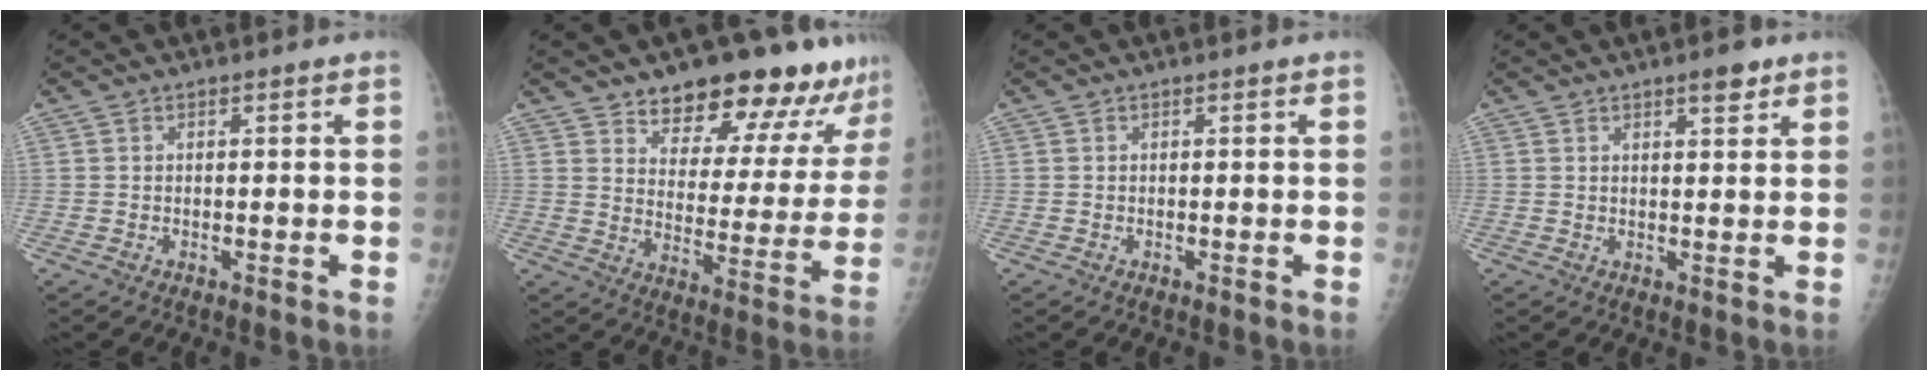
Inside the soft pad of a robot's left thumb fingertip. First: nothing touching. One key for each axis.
{"total": 18.5, "fx": 15.2, "fy": 6.7, "fz": 8.0, "tx": -0.055, "ty": -0.098, "tz": 0.204}
{"total": 0.0}
{"total": 3.2, "fx": 2.1, "fy": 1.0, "fz": 2.1, "tx": -0.022, "ty": -0.011, "tz": 0.029}